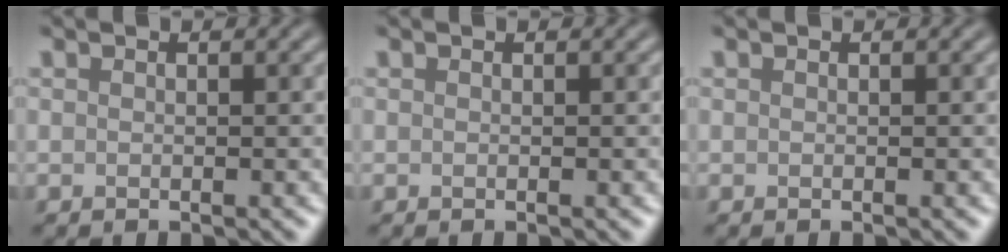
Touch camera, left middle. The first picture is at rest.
{"total": 0.0}
{"total": 0.0}